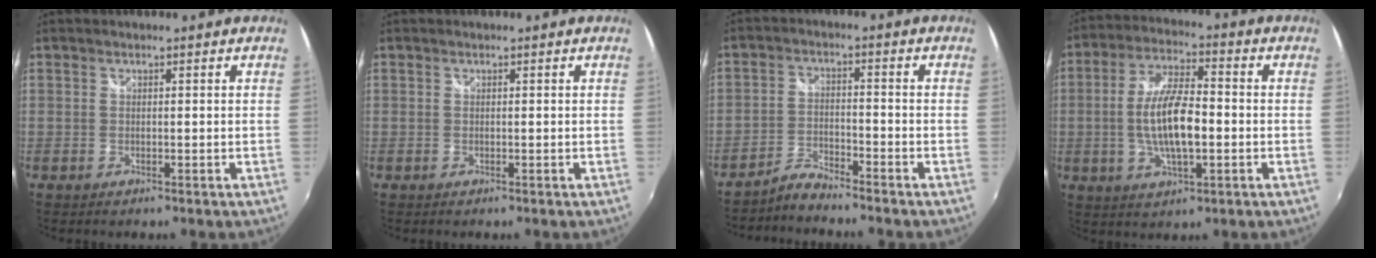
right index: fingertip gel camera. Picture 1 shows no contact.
{"total": 0.0}
{"total": 4.1, "force": [-4.0, 0.3, 0.8], "torque": [-0.027, 0.005, -0.081]}
{"total": 11.6, "force": [-1.6, 3.8, 10.8], "torque": [-0.216, 0.003, -0.028]}